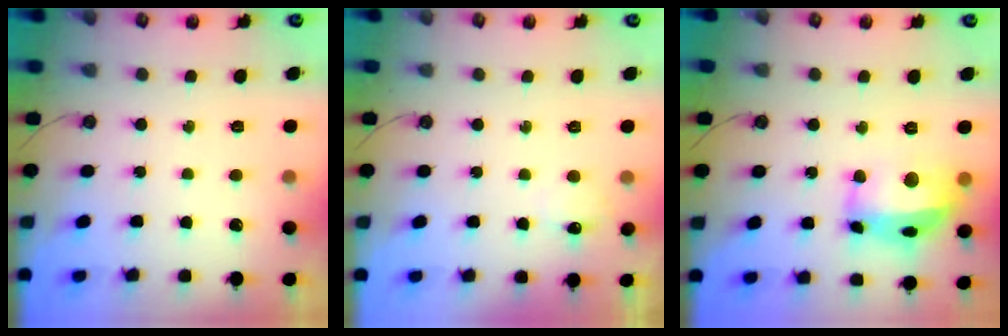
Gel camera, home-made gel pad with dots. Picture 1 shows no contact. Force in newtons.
{"total": 7.1, "press": 7.0, "slide": 1.0}
{"total": 17.0, "press": 16.9, "slide": 1.9}